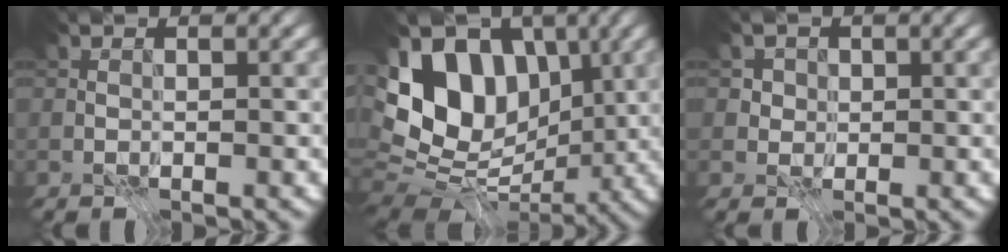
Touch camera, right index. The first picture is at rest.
{"total": 11.3, "force": [2.4, 8.2, 7.4], "torque": [-0.117, 0.005, 0.032]}
{"total": 2.6, "force": [0.9, 2.2, 0.8], "torque": [-0.007, 0.001, 0.015]}